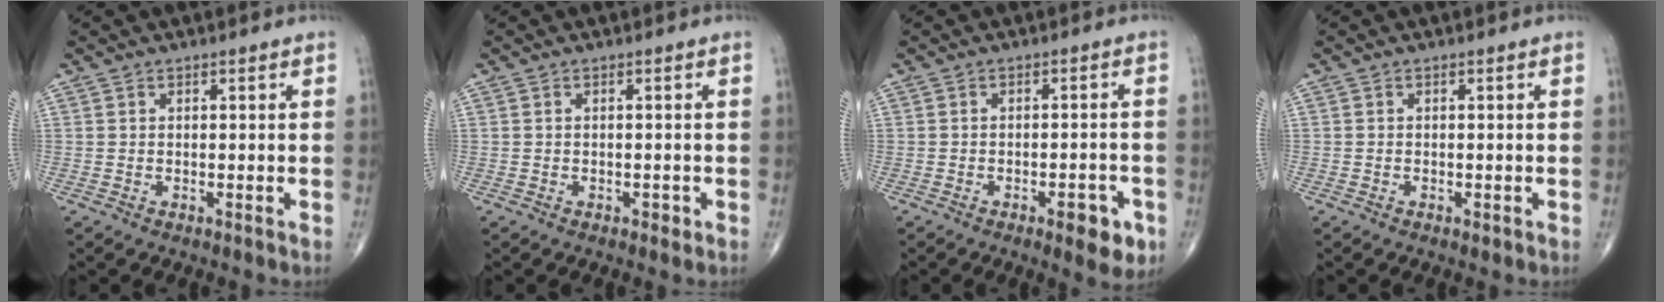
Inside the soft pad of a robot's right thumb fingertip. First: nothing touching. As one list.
[{"total": 1.0, "force": [-0.4, 0.7, 0.6], "torque": [-0.007, 0.000, -0.006]}, {"total": 6.3, "force": [-3.0, 2.5, 4.9], "torque": [-0.048, 0.010, -0.036]}, {"total": 0.7, "force": [-0.4, 0.4, 0.5], "torque": [-0.008, -0.001, -0.006]}]